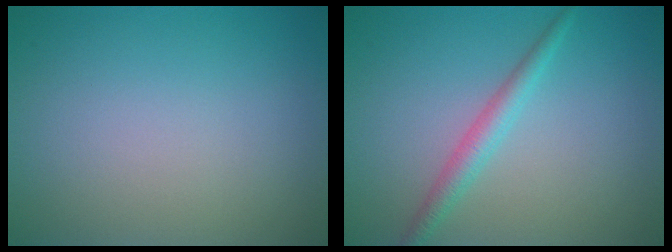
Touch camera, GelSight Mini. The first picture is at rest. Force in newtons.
{"total": 2.1, "press": 2.1, "slide": 0.1}